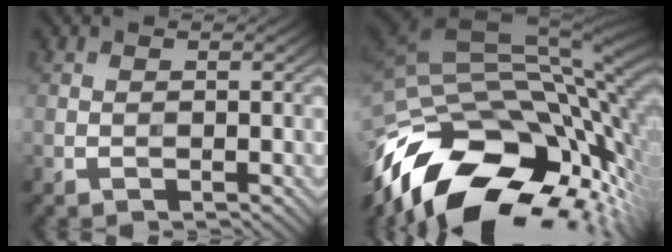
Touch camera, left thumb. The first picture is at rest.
{"total": 18.5, "force": [-8.9, 10.2, 12.6], "torque": [-0.263, -0.025, -0.130]}